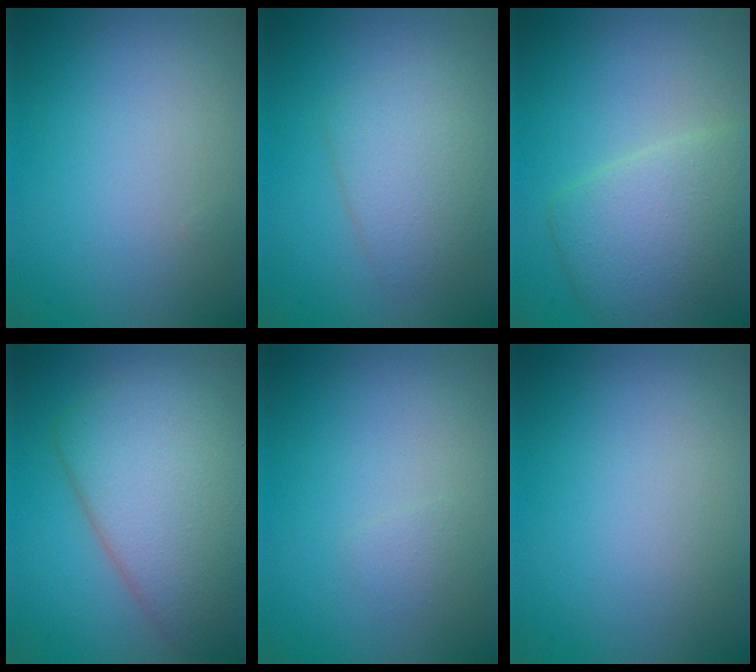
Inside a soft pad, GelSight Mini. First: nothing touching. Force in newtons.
{"total": 3.0, "press": 3.0, "slide": 0.1}
{"total": 5.0, "press": 5.0, "slide": 0.3}
{"total": 7.7, "press": 7.7, "slide": 0.2}
{"total": 0.6, "press": 0.6, "slide": 0.1}
{"total": 0.0}